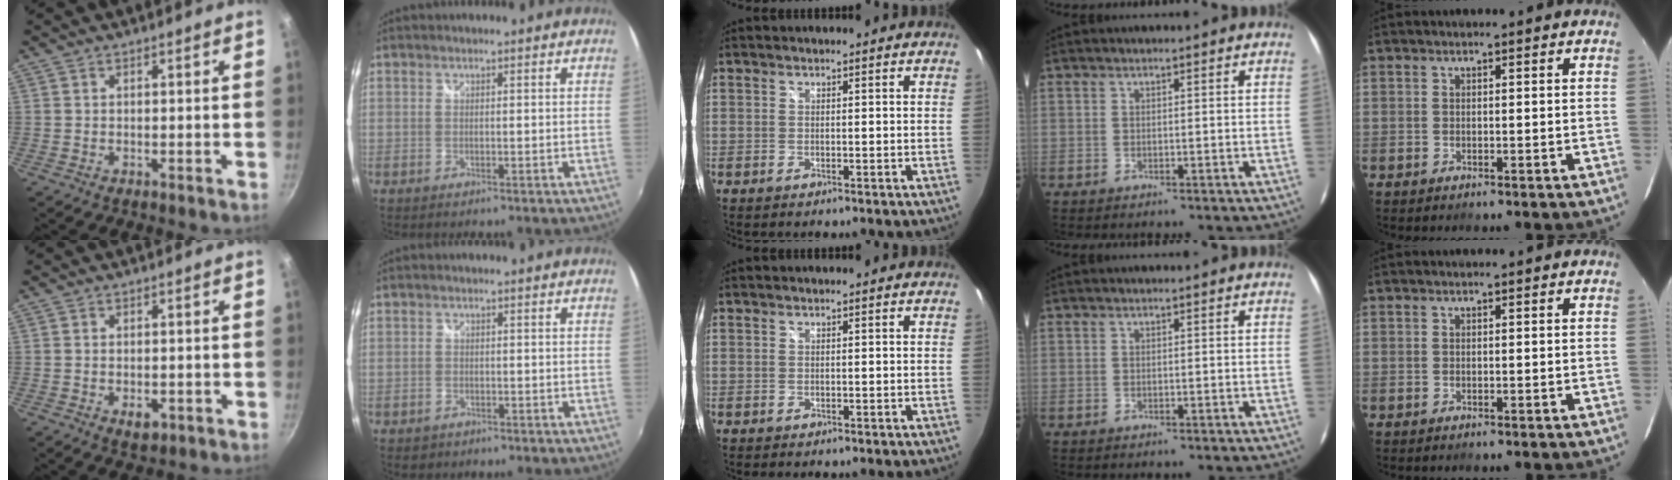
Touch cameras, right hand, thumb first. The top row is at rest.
{"thumb": {"total": 3.0, "force": [-1.0, 1.9, 2.1], "torque": [-0.029, -0.001, -0.011]}, "index": {"total": 2.3, "force": [-1.2, 1.8, 0.6], "torque": [-0.017, -0.002, -0.018]}}